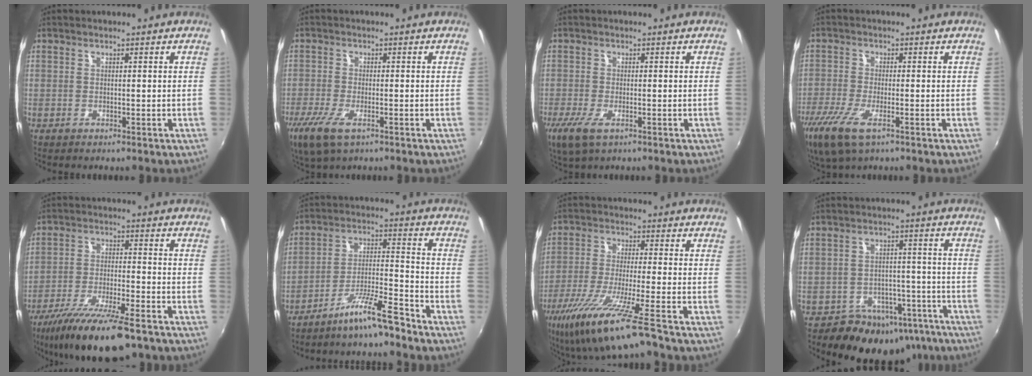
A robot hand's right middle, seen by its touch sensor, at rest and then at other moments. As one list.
[{"total": 8.9, "force": [-5.0, 3.4, 6.5], "torque": [-0.155, -0.036, -0.092]}, {"total": 5.8, "force": [-3.1, 2.2, 4.3], "torque": [-0.099, -0.023, -0.056]}, {"total": 10.9, "force": [-6.4, 3.7, 8.1], "torque": [-0.188, -0.042, -0.120]}, {"total": 16.3, "force": [-12.1, 3.5, 10.4], "torque": [-0.204, -0.038, -0.206]}, {"total": 8.6, "force": [-7.2, 0.2, 4.8], "torque": [-0.097, 0.012, -0.125]}, {"total": 14.5, "force": [-9.7, 0.2, 10.8], "torque": [-0.222, -0.049, -0.174]}, {"total": 15.3, "force": [-11.4, 9.3, 4.4], "torque": [-0.084, 0.033, -0.131]}]